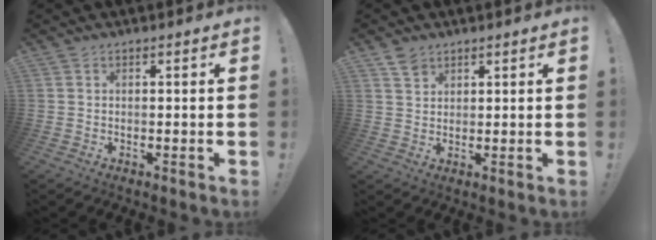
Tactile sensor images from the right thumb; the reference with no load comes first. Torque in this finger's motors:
{"motor_torque": [0.04, 0.17, 0.17, -0.02, -0.04]}